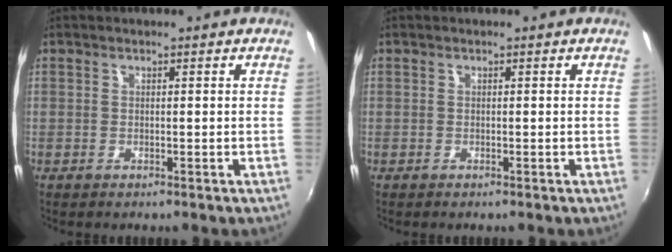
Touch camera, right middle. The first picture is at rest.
{"total": 0.0}